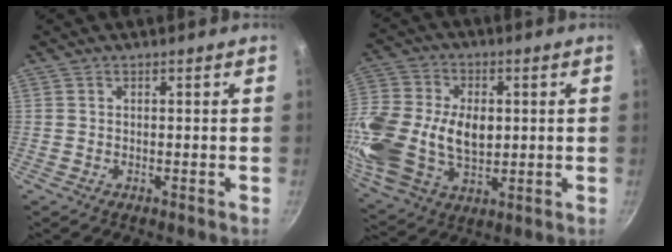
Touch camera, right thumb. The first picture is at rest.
{"total": 23.1, "force": [0.4, 15.8, 16.8], "torque": [-0.362, 0.012, 0.010]}